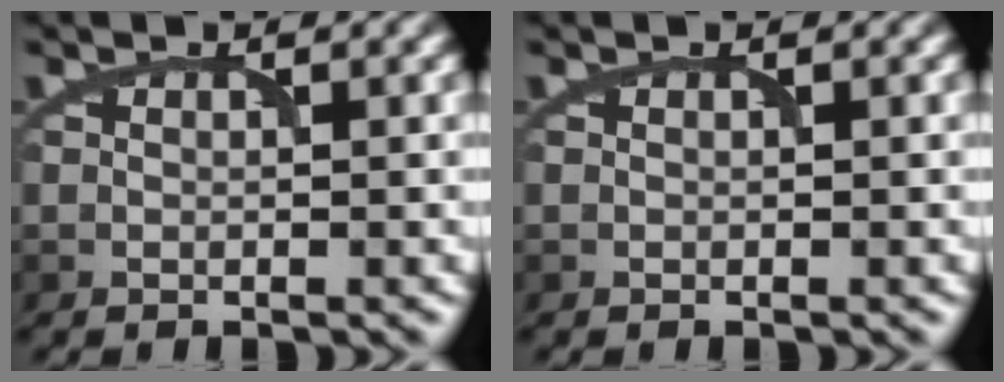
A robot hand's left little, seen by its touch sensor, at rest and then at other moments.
{"total": 0.0}